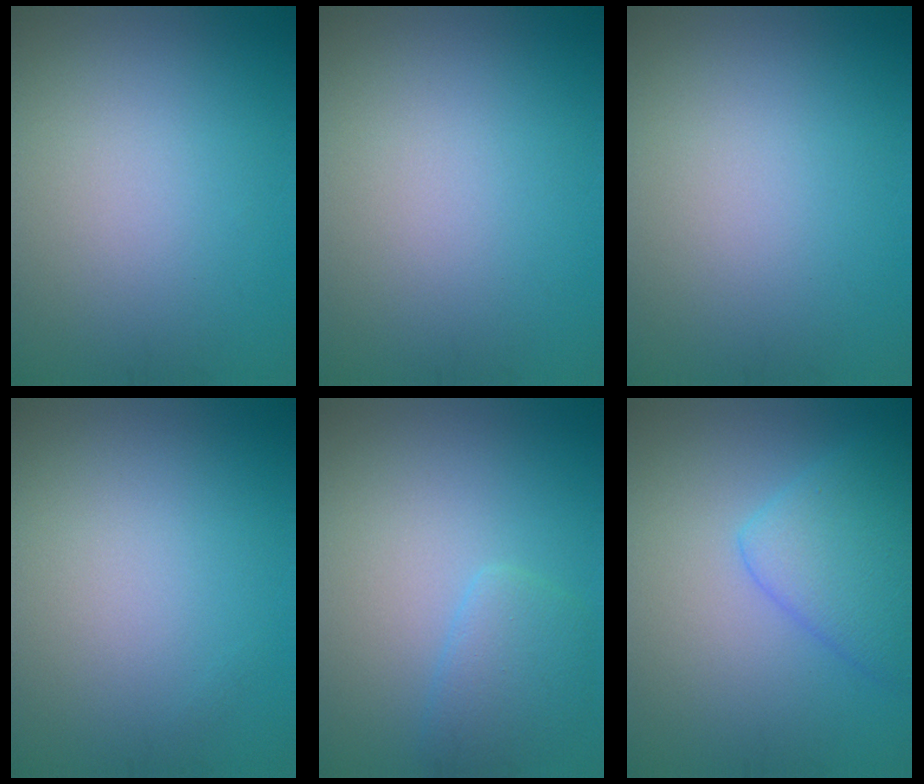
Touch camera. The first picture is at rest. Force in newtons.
{"total": 0.0}
{"total": 0.0}
{"total": 0.0}
{"total": 2.6, "press": 2.6, "slide": 0.2}
{"total": 4.5, "press": 4.5, "slide": 0.1}